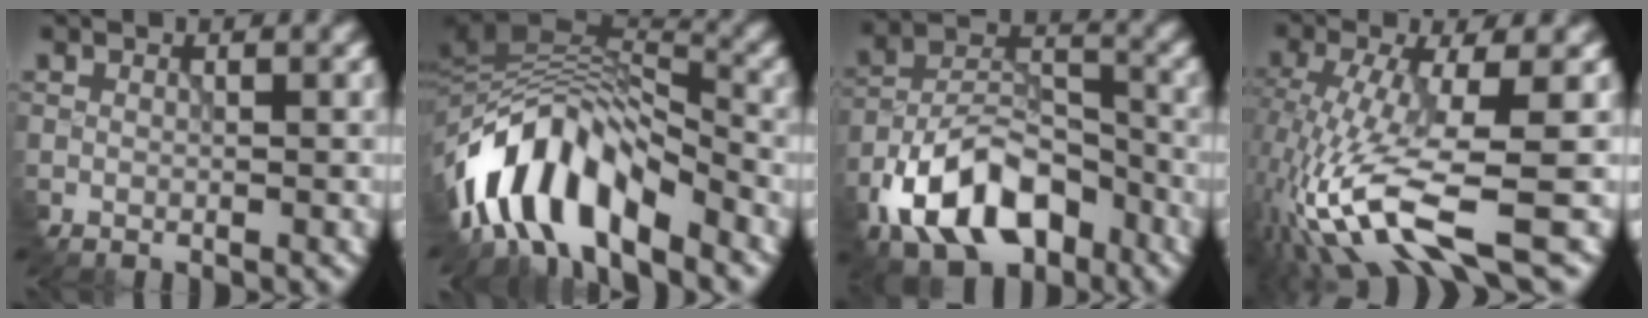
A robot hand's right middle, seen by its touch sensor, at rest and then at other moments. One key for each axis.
{"total": 9.2, "fx": -6.1, "fy": 3.5, "fz": 6.0, "tx": -0.103, "ty": 0.016, "tz": -0.114}
{"total": 9.2, "fx": -5.7, "fy": 4.9, "fz": 5.3, "tx": -0.106, "ty": 0.015, "tz": -0.107}
{"total": 8.9, "fx": -3.6, "fy": 2.4, "fz": 7.8, "tx": -0.181, "ty": -0.007, "tz": -0.063}